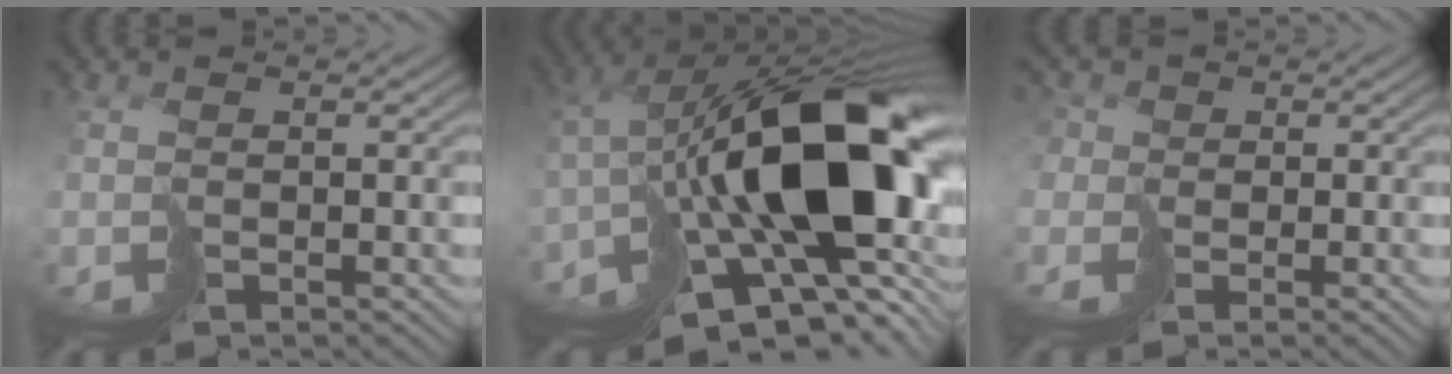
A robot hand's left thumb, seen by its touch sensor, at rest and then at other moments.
{"total": 20.4, "force": [-4.1, 10.1, 17.3], "torque": [-0.288, -0.017, -0.054]}
{"total": 4.6, "force": [1.0, 4.2, 1.6], "torque": [-0.060, 0.018, -0.024]}